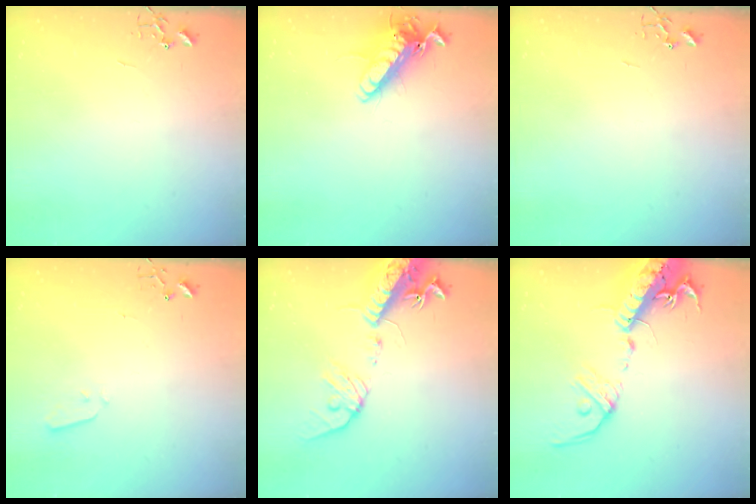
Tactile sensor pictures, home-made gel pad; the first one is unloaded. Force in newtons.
{"total": 14.2, "press": 14.0, "slide": 2.5}
{"total": 0.0}
{"total": 3.0, "press": 2.9, "slide": 0.7}
{"total": 18.0, "press": 17.6, "slide": 3.8}
{"total": 22.8, "press": 22.5, "slide": 3.8}